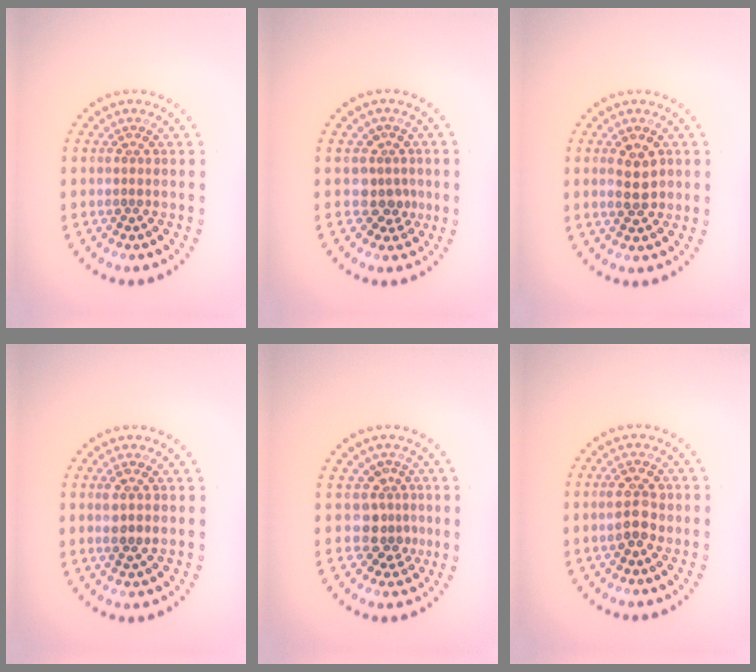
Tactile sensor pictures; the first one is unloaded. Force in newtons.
{"total": 2.3, "press": 1.8, "slide": 1.6}
{"total": 2.7, "press": 2.7, "slide": 0.1}
{"total": 2.0, "press": 1.9, "slide": 0.5}
{"total": 2.8, "press": 2.1, "slide": 1.8}
{"total": 2.8, "press": 2.8, "slide": 0.1}